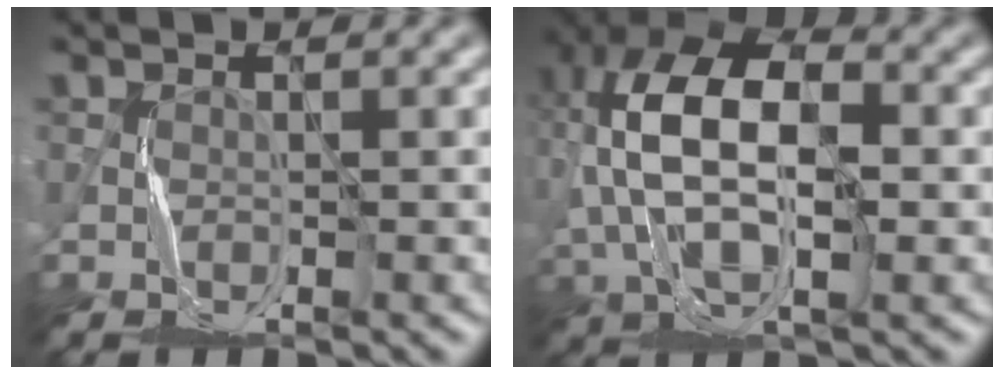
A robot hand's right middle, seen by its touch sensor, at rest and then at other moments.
{"total": 11.4, "force": [1.4, 6.1, 9.6], "torque": [-0.198, 0.014, 0.022]}